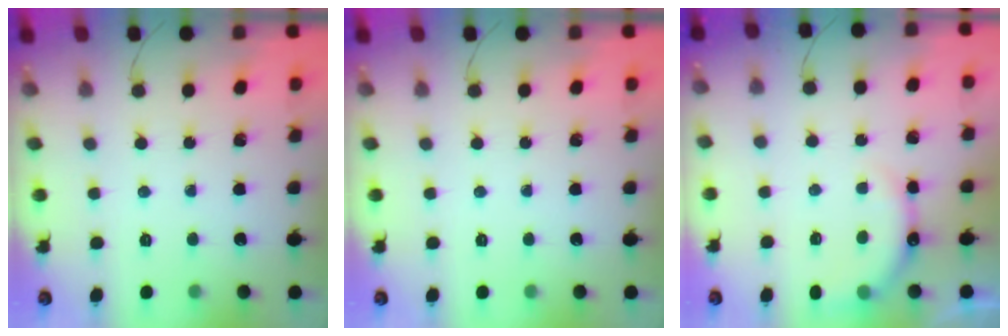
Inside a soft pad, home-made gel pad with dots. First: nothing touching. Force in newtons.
{"total": 0.0}
{"total": 7.8, "press": 7.8, "slide": 0.2}